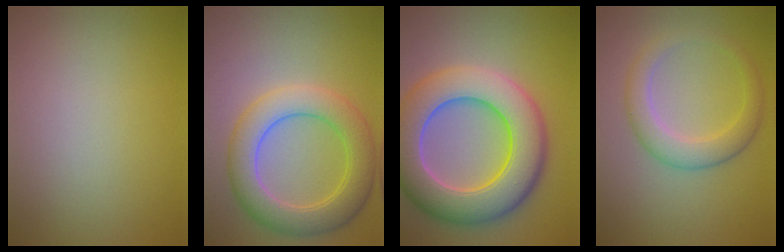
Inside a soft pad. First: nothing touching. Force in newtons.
{"total": 6.1, "press": 6.1, "slide": 0.3}
{"total": 10.6, "press": 10.6, "slide": 0.6}
{"total": 3.4, "press": 3.4, "slide": 0.2}